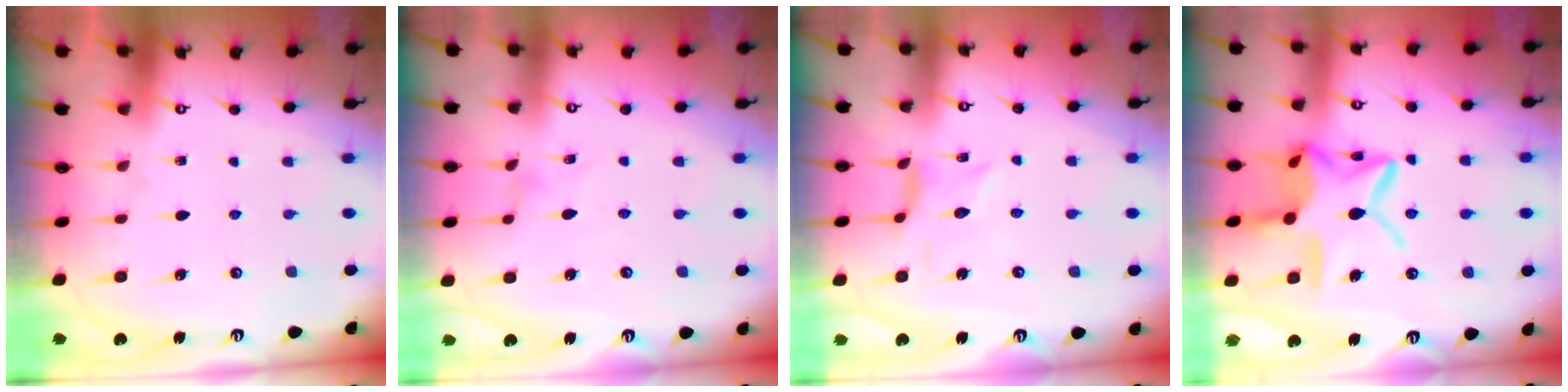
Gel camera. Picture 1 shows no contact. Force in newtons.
{"total": 0.0}
{"total": 1.2, "press": 1.2, "slide": 0.1}
{"total": 17.5, "press": 17.4, "slide": 1.2}